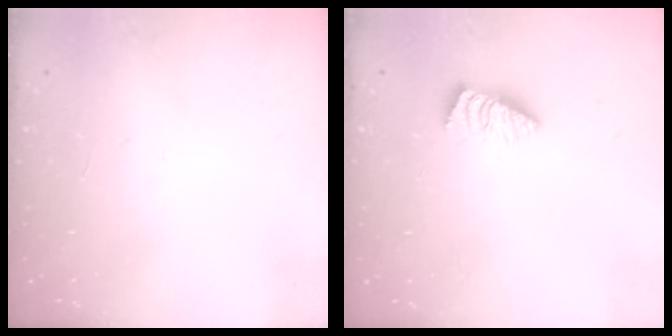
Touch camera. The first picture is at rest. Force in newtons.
{"total": 1.1, "press": 1.1, "slide": 0.2}